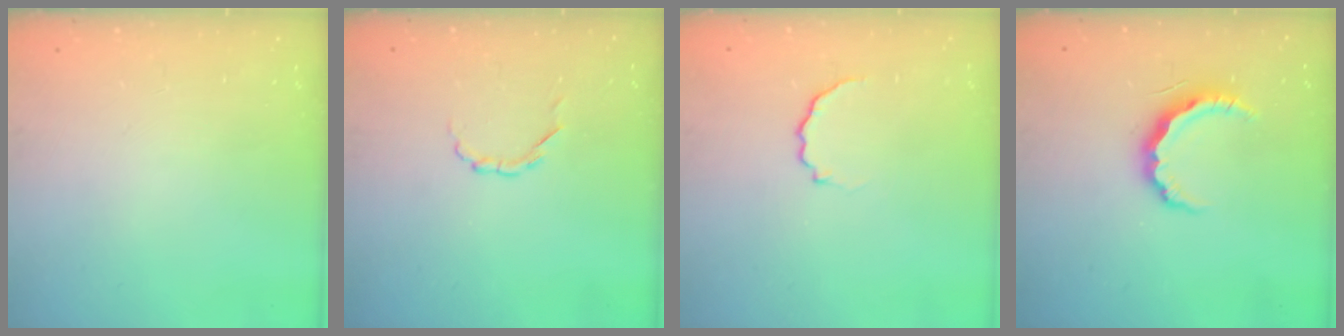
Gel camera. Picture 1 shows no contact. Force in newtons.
{"total": 2.6, "press": 2.4, "slide": 0.9}
{"total": 4.0, "press": 3.9, "slide": 0.7}
{"total": 8.5, "press": 8.4, "slide": 0.9}